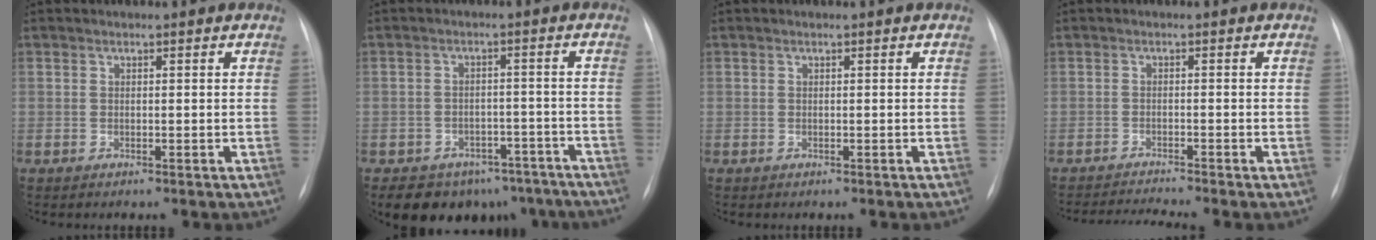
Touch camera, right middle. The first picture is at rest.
{"total": 12.3, "force": [-9.4, 7.2, 3.4], "torque": [-0.028, 0.023, -0.110]}
{"total": 0.0}
{"total": 4.7, "force": [-4.3, -1.7, 1.1], "torque": [-0.022, -0.016, -0.072]}